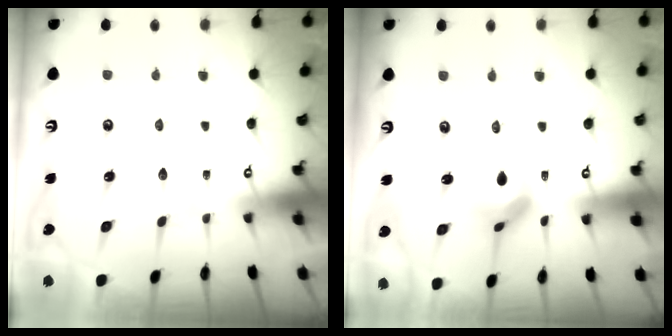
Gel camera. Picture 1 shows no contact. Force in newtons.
{"total": 6.4, "press": 6.3, "slide": 0.6}